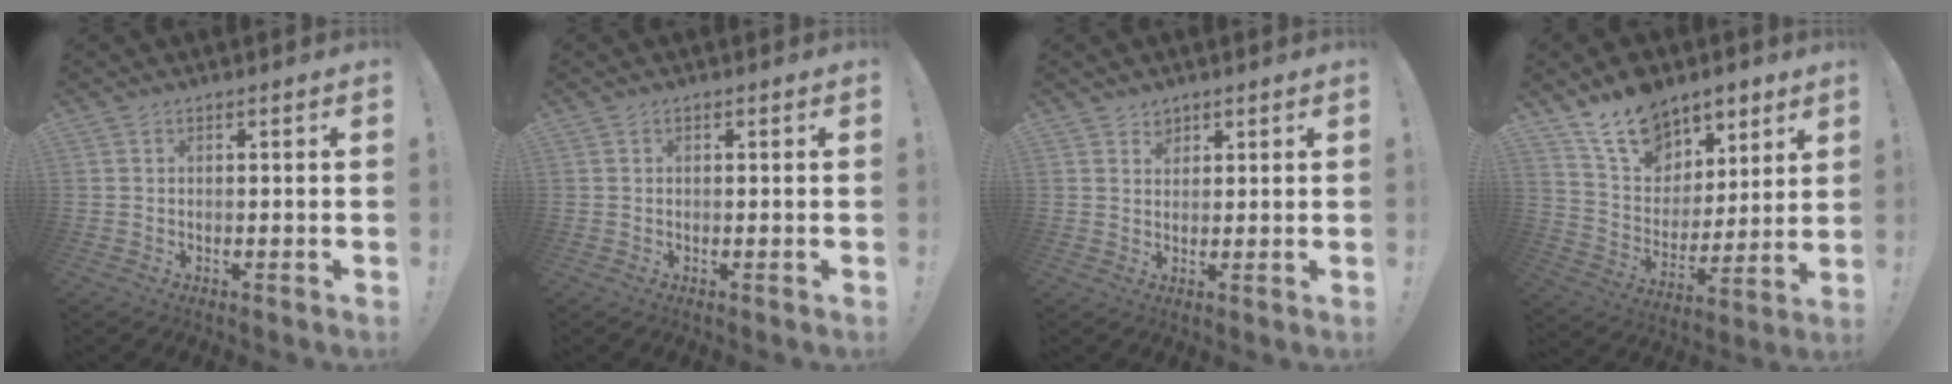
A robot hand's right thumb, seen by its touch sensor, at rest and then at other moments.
{"total": 0.0}
{"total": 2.7, "force": [1.9, 1.8, 0.3], "torque": [-0.004, -0.009, 0.034]}
{"total": 17.2, "force": [12.1, 10.9, 5.6], "torque": [-0.095, -0.076, 0.231]}